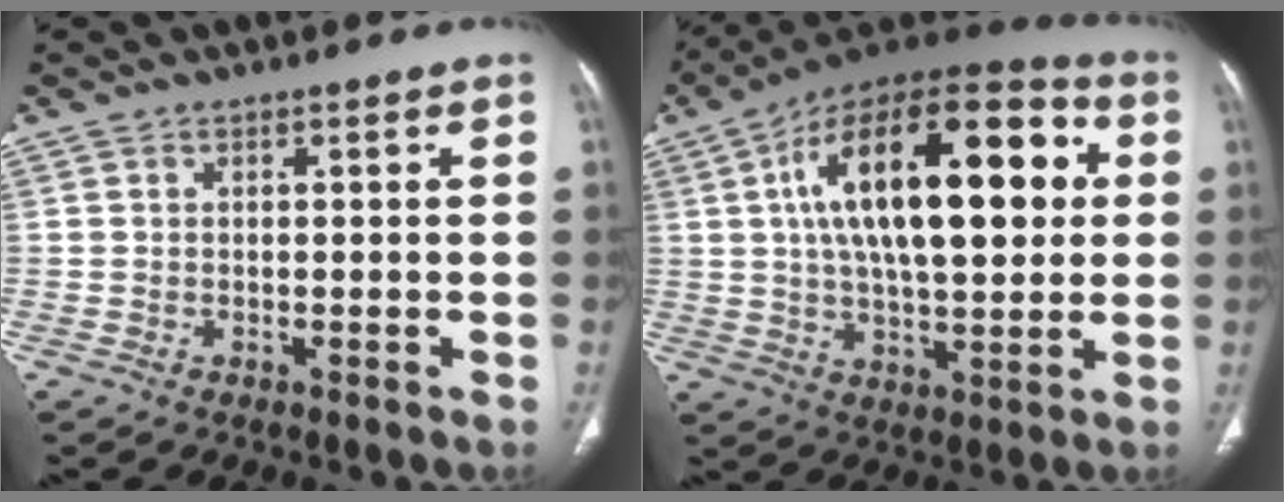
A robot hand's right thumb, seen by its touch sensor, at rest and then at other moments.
{"total": 27.4, "force": [5.6, 11.9, 24.0], "torque": [-0.369, 0.022, 0.080]}